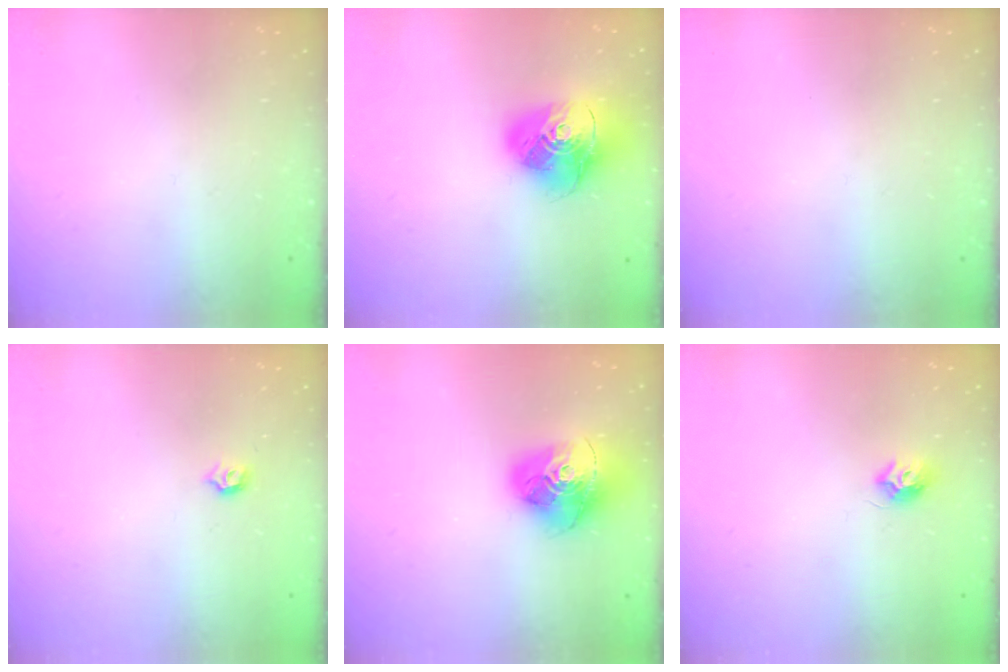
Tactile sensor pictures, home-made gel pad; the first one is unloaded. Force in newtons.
{"total": 16.7, "press": 16.6, "slide": 2.2}
{"total": 0.0}
{"total": 3.7, "press": 3.6, "slide": 0.6}
{"total": 17.2, "press": 17.1, "slide": 1.9}
{"total": 7.4, "press": 7.4, "slide": 0.3}